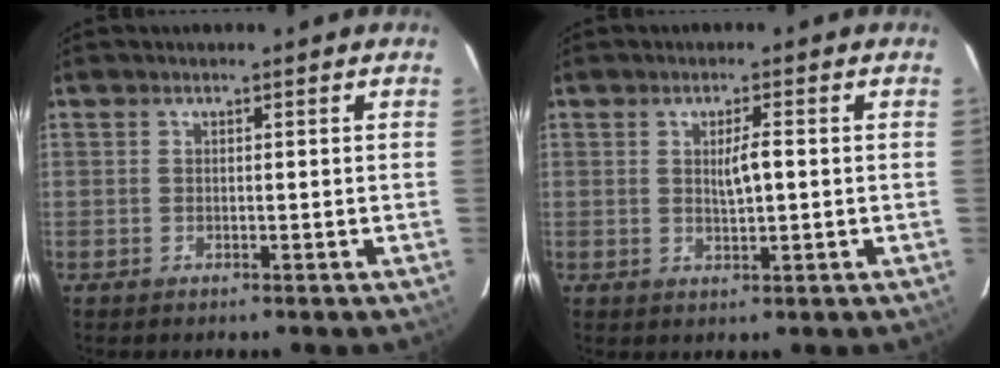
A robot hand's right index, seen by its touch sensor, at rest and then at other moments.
{"total": 2.8, "force": [0.3, 0.3, 2.8], "torque": [-0.051, -0.002, 0.007]}